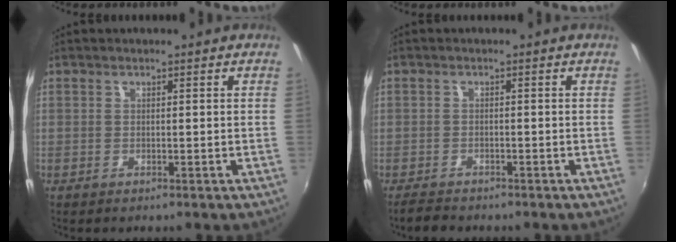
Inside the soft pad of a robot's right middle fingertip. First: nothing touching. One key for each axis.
{"total": 2.8, "fx": -2.3, "fy": 1.6, "fz": 0.4, "tx": -0.010, "ty": 0.005, "tz": -0.041}